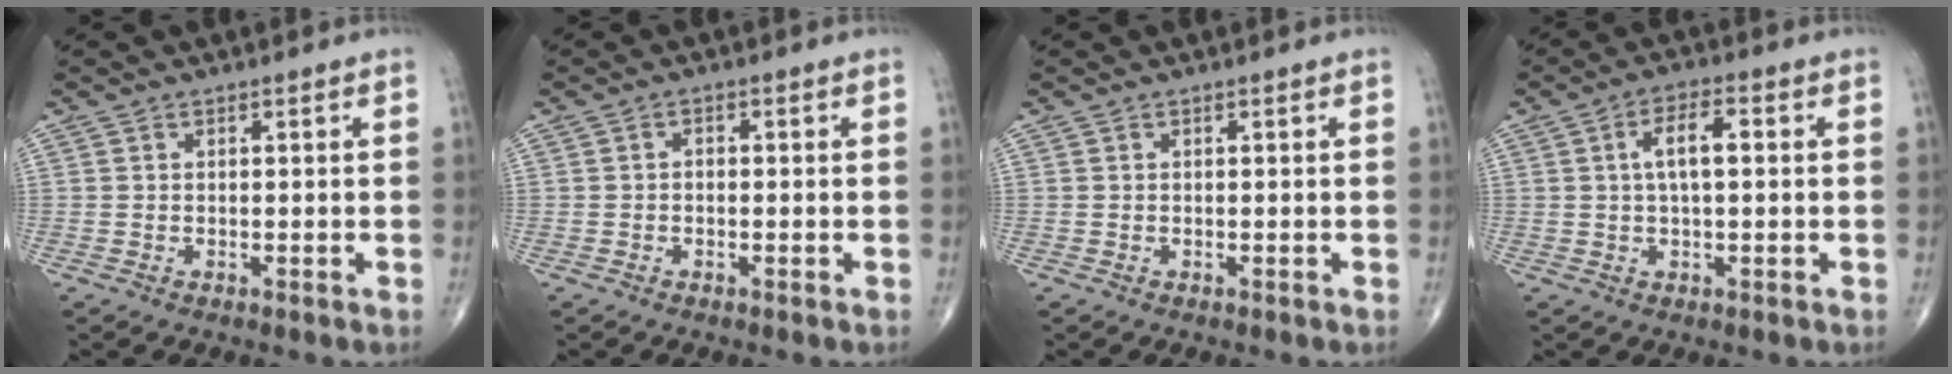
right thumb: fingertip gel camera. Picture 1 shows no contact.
{"total": 0.8, "force": [-0.3, 0.6, 0.5], "torque": [-0.001, 0.000, -0.009]}
{"total": 0.0}
{"total": 5.9, "force": [0.8, 2.3, 5.4], "torque": [-0.089, 0.008, 0.009]}